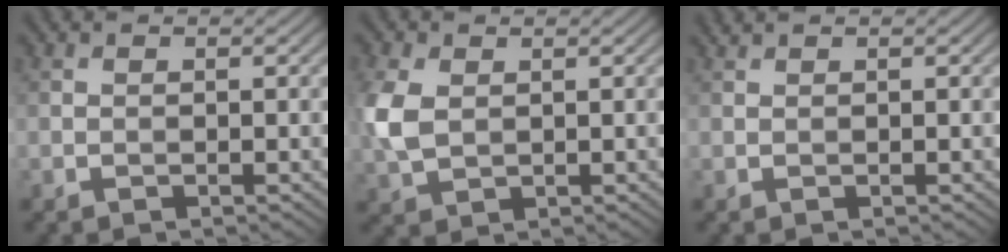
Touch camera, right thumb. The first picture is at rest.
{"total": 5.2, "force": [0.8, 3.5, 3.7], "torque": [-0.114, 0.003, 0.016]}
{"total": 0.6, "force": [0.5, 0.0, 0.2], "torque": [-0.009, 0.005, 0.011]}